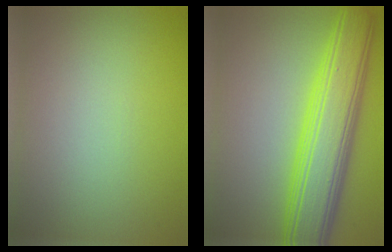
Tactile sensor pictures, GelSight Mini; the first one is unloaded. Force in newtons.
{"total": 8.8, "press": 8.8, "slide": 0.3}